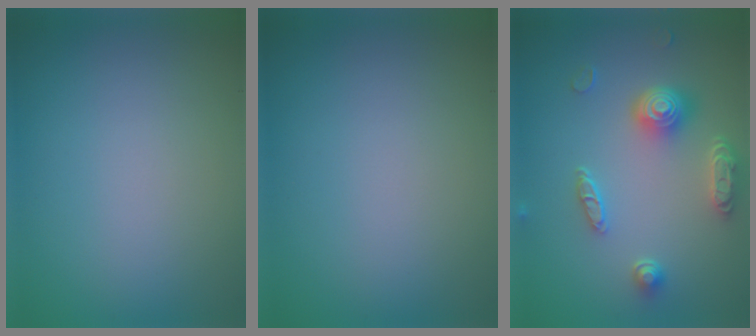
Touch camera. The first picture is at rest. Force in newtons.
{"total": 0.0}
{"total": 4.6, "press": 3.7, "slide": 2.8}